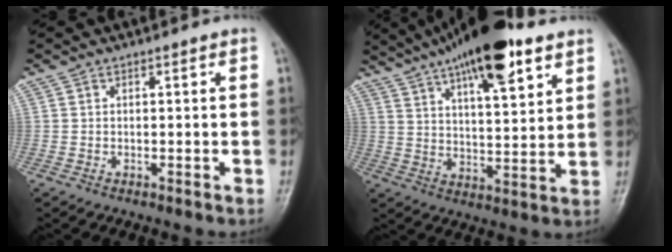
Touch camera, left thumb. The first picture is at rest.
{"total": 19.6, "force": [12.0, 6.2, 14.1], "torque": [-0.213, -0.032, 0.195]}